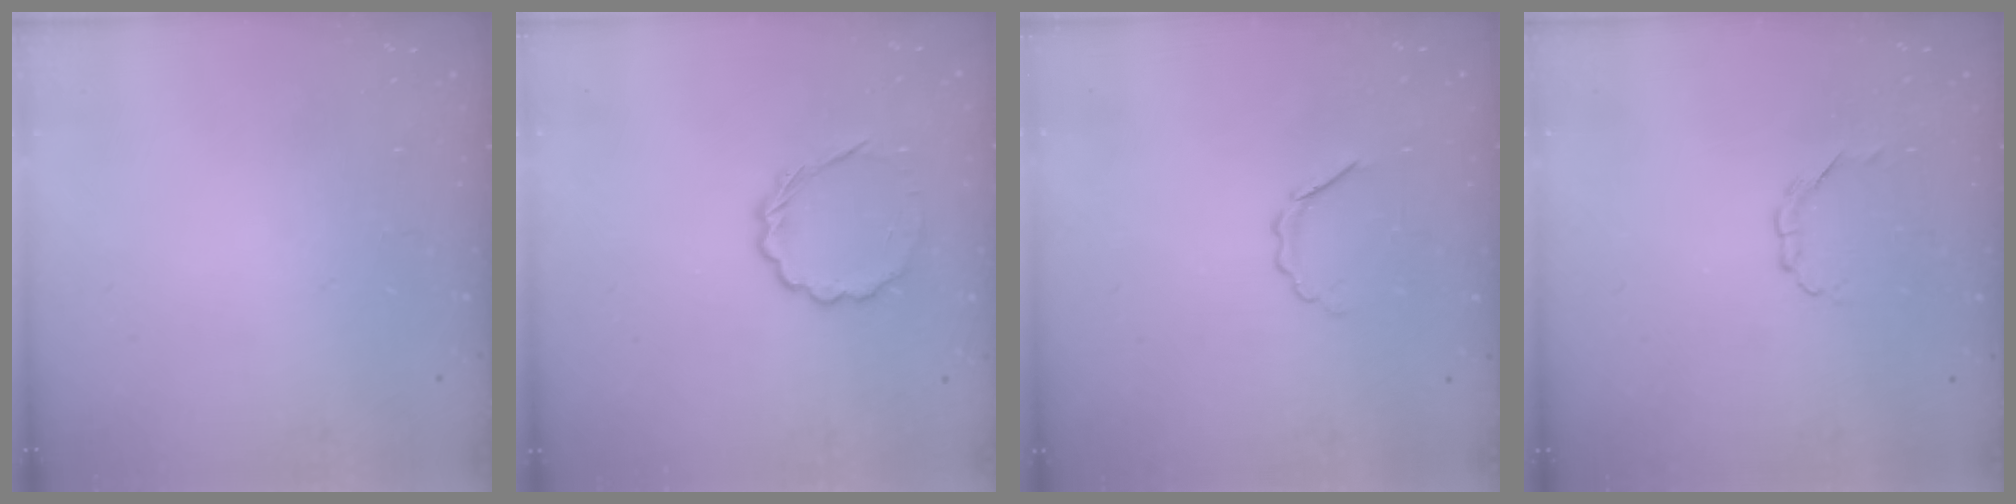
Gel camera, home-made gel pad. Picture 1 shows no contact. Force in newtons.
{"total": 5.9, "press": 5.8, "slide": 1.4}
{"total": 3.6, "press": 3.5, "slide": 0.7}
{"total": 2.7, "press": 2.5, "slide": 1.0}